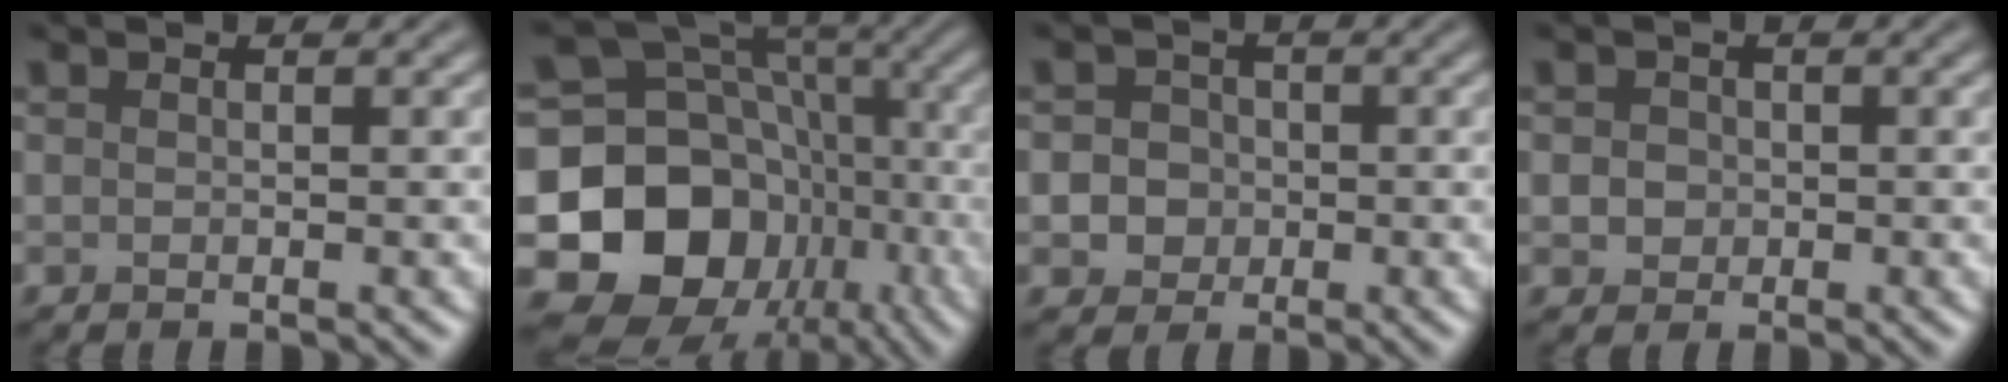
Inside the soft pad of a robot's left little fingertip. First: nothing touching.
{"total": 16.2, "force": [-4.6, 13.6, 7.5], "torque": [-0.139, 0.005, -0.092]}
{"total": 3.7, "force": [-0.1, 3.5, 1.3], "torque": [0.007, 0.021, -0.024]}
{"total": 1.7, "force": [0.1, 1.6, 0.6], "torque": [-0.005, 0.000, -0.001]}